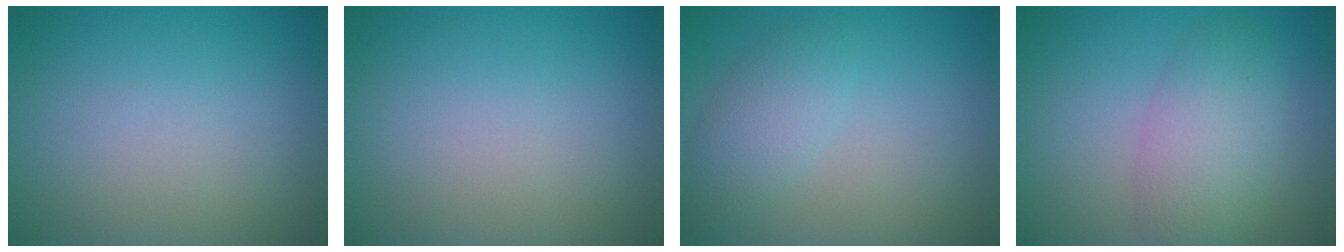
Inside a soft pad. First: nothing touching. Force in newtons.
{"total": 0.0}
{"total": 2.8, "press": 2.8, "slide": 0.1}
{"total": 4.3, "press": 4.3, "slide": 0.2}